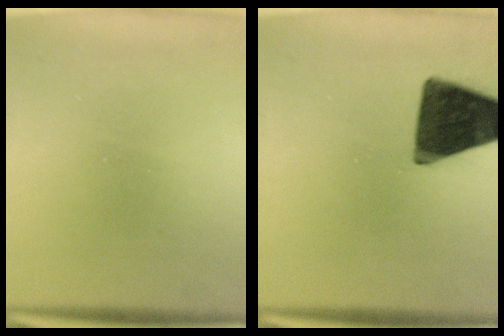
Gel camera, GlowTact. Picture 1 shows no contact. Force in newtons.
{"total": 16.0}